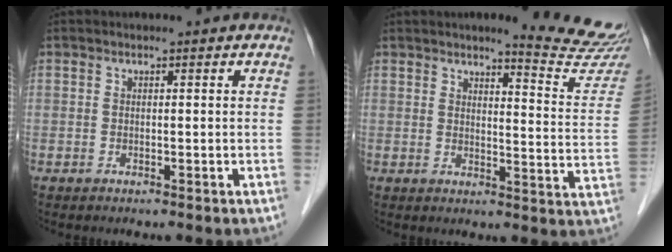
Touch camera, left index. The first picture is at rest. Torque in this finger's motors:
{"motor_torque": [0.92, -1.07, 0.32, 0.05]}